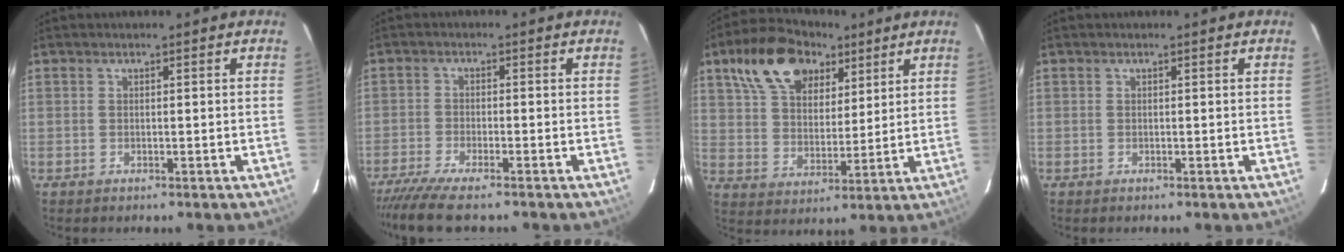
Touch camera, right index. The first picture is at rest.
{"total": 6.9, "force": [-5.9, 0.6, 3.6], "torque": [-0.091, -0.027, -0.109]}
{"total": 16.2, "force": [9.3, 9.5, 9.3], "torque": [-0.195, 0.052, 0.170]}
{"total": 0.0}